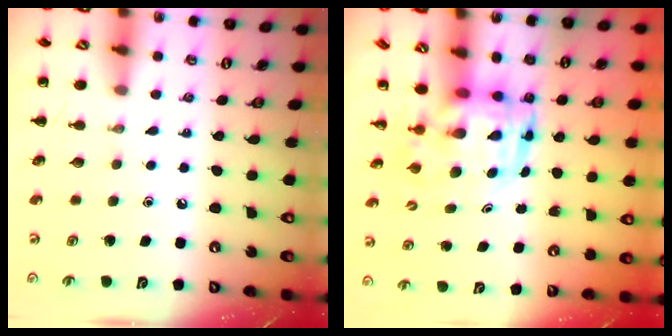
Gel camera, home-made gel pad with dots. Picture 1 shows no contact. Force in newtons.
{"total": 4.0, "press": 3.9, "slide": 0.8}